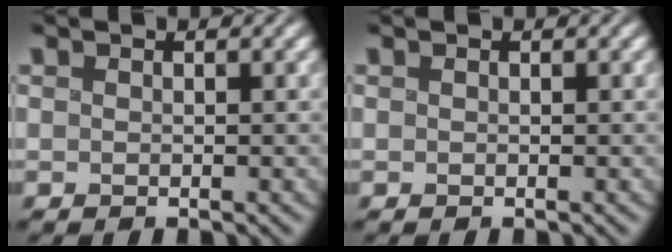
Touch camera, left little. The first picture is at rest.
{"total": 0.0}